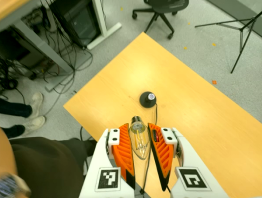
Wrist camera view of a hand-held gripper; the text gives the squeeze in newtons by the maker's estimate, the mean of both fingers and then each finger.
{"total": 13.3, "left": 14.4, "right": 12.3}